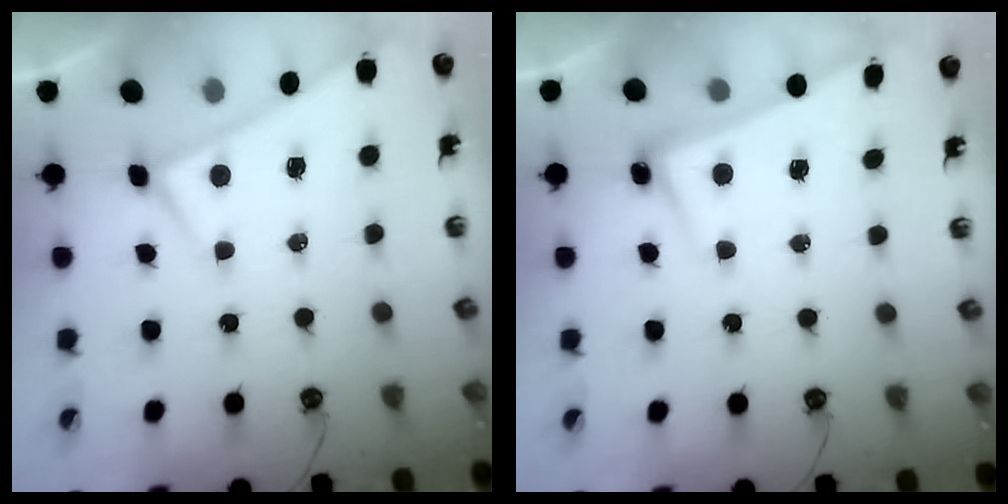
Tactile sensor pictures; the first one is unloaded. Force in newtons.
{"total": 2.5, "press": 2.4, "slide": 0.7}